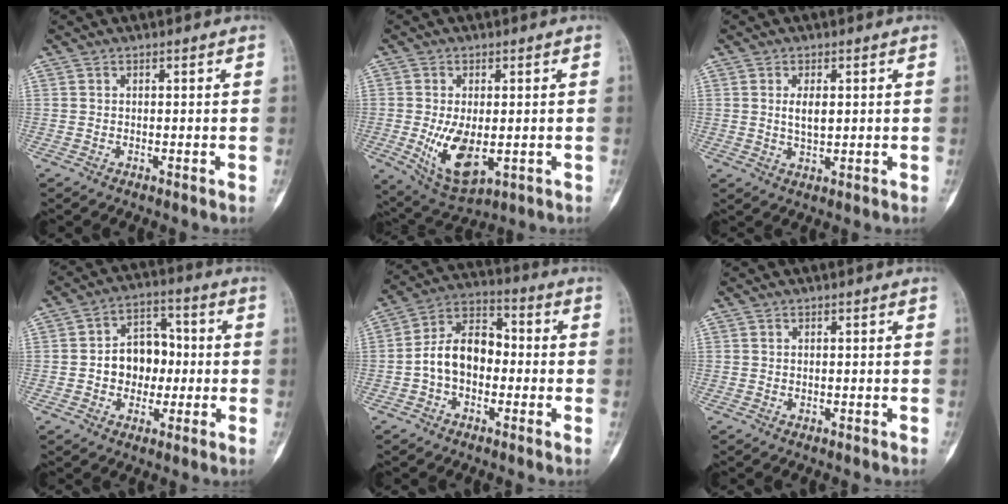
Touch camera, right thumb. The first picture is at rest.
{"total": 10.3, "force": [-1.7, 5.4, 8.6], "torque": [-0.147, -0.017, -0.012]}
{"total": 3.5, "force": [0.7, 1.6, 3.0], "torque": [-0.050, -0.008, 0.015]}
{"total": 10.0, "force": [-0.5, 7.7, 6.3], "torque": [-0.053, 0.028, -0.013]}
{"total": 10.6, "force": [-1.4, 7.1, 7.8], "torque": [-0.123, 0.039, -0.040]}
{"total": 0.0}